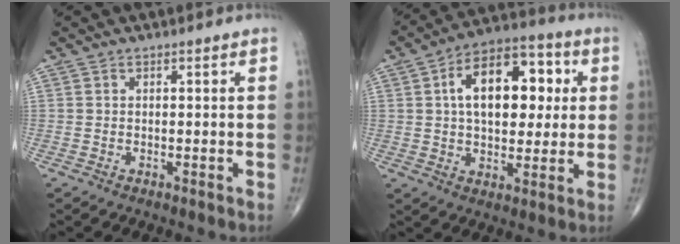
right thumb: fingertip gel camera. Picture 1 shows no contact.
{"total": 17.5, "force": [3.6, 10.2, 13.8], "torque": [-0.178, 0.016, 0.052]}